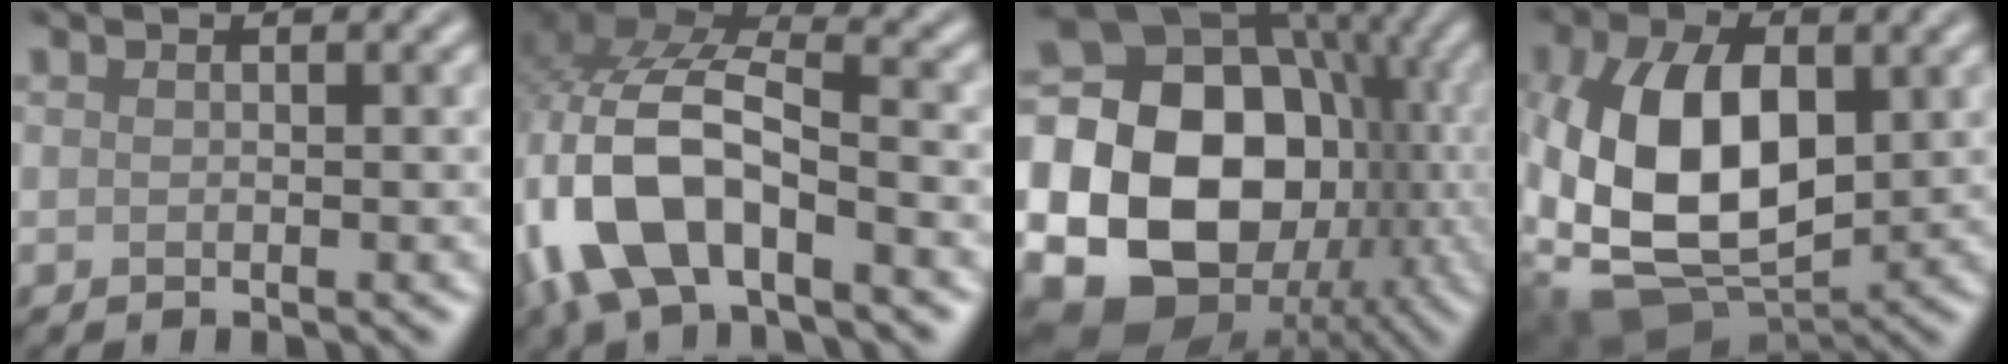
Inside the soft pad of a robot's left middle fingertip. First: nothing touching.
{"total": 11.5, "force": [-3.8, 6.0, 9.0], "torque": [-0.208, -0.003, -0.071]}
{"total": 22.0, "force": [-2.2, 18.7, 11.5], "torque": [-0.192, -0.012, -0.062]}
{"total": 12.6, "force": [0.2, 7.7, 10.0], "torque": [-0.217, -0.007, 0.011]}